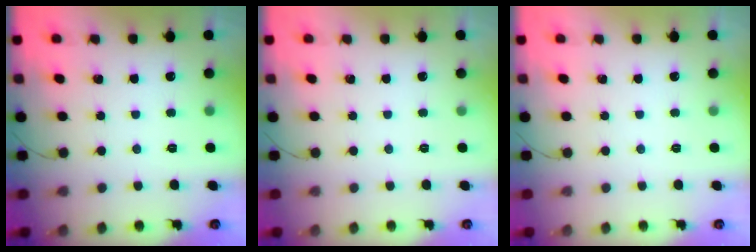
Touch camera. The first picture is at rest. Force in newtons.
{"total": 0.0}
{"total": 0.0}